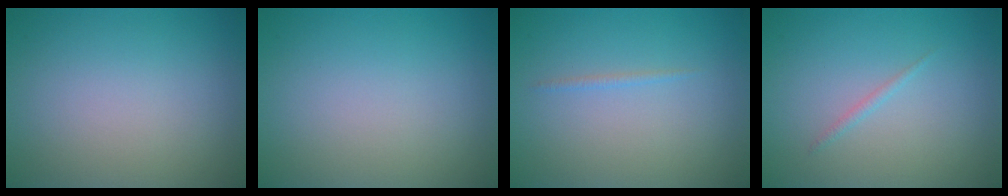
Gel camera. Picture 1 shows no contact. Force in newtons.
{"total": 0.0}
{"total": 0.6, "press": 0.6, "slide": 0.1}
{"total": 0.6, "press": 0.6, "slide": 0.0}